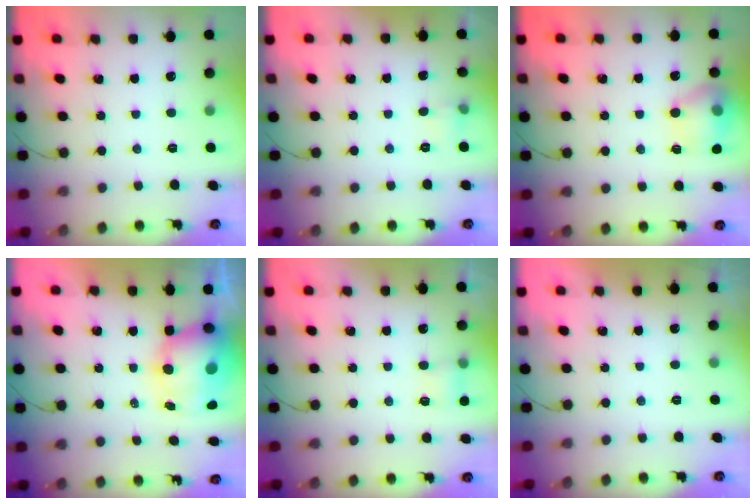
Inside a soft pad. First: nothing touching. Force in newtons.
{"total": 4.3, "press": 4.1, "slide": 1.4}
{"total": 14.2, "press": 14.2, "slide": 1.2}
{"total": 13.0, "press": 12.6, "slide": 3.1}
{"total": 3.8, "press": 3.6, "slide": 1.2}
{"total": 0.0}